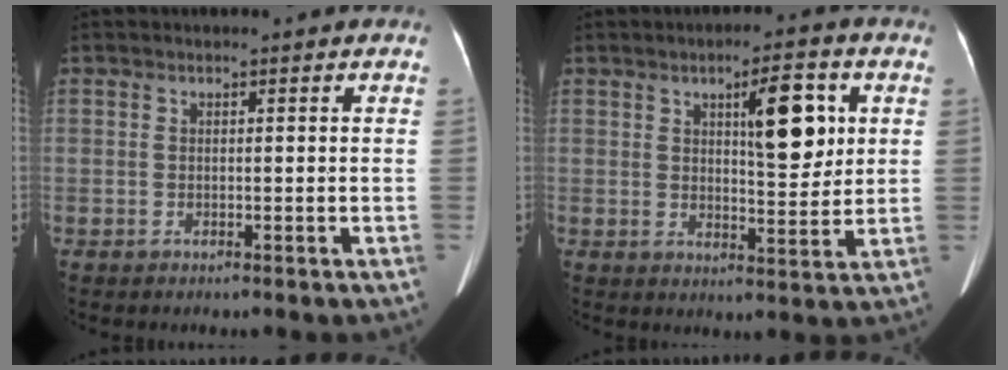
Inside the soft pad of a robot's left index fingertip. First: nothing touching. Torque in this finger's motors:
{"motor_torque": [1.00, -0.49, 0.46, 0.12]}